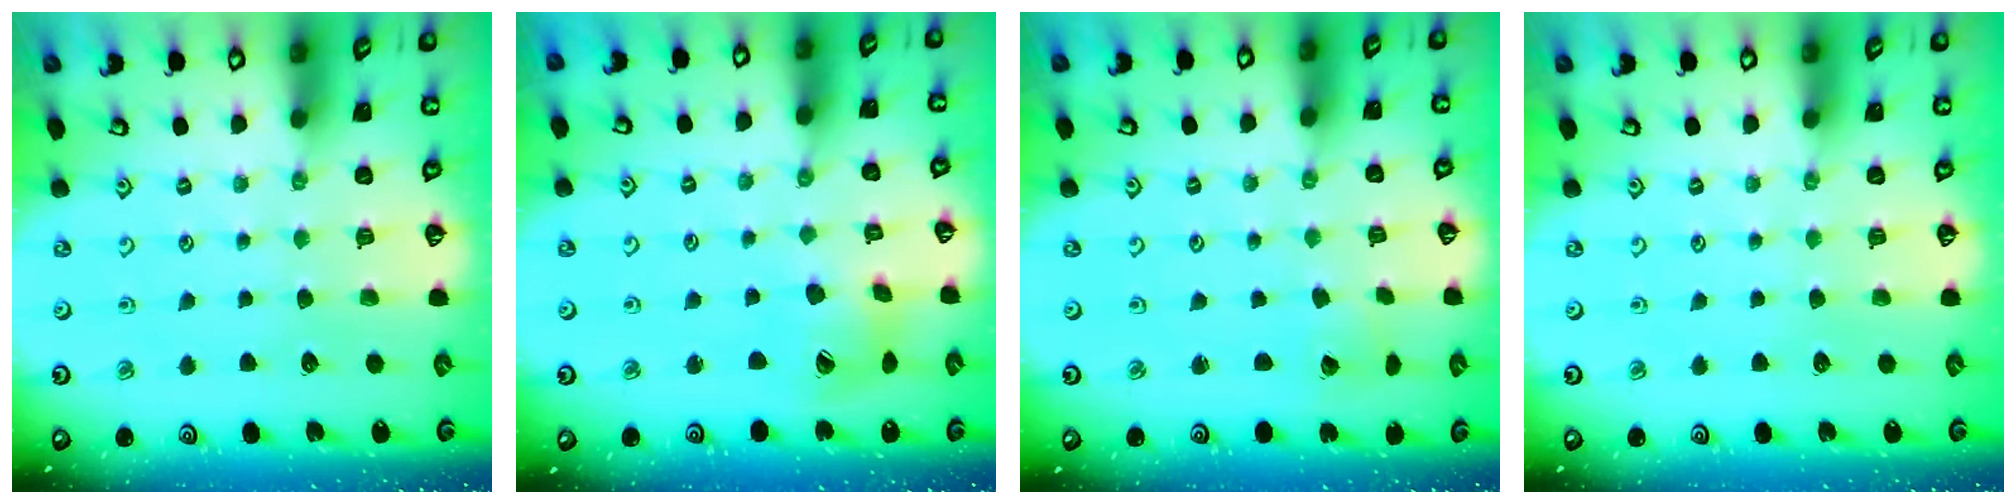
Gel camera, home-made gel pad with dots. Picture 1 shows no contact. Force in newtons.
{"total": 9.1, "press": 9.1, "slide": 1.1}
{"total": 2.3, "press": 2.3, "slide": 0.1}
{"total": 0.0}